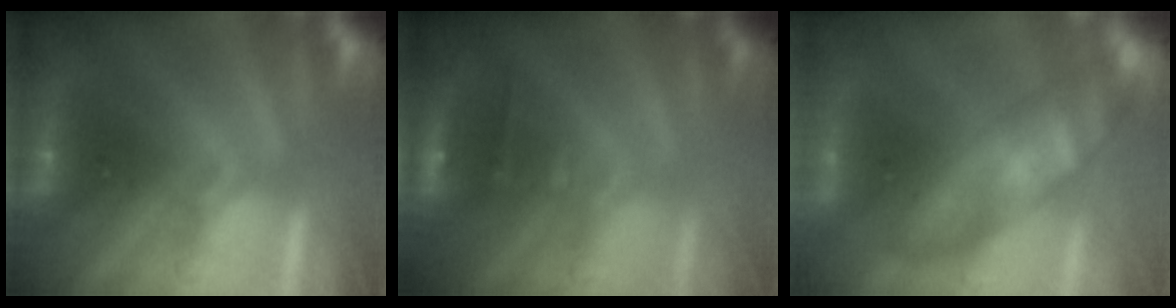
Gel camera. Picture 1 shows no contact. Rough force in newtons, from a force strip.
{"total": 2.4}
{"total": 4.1}